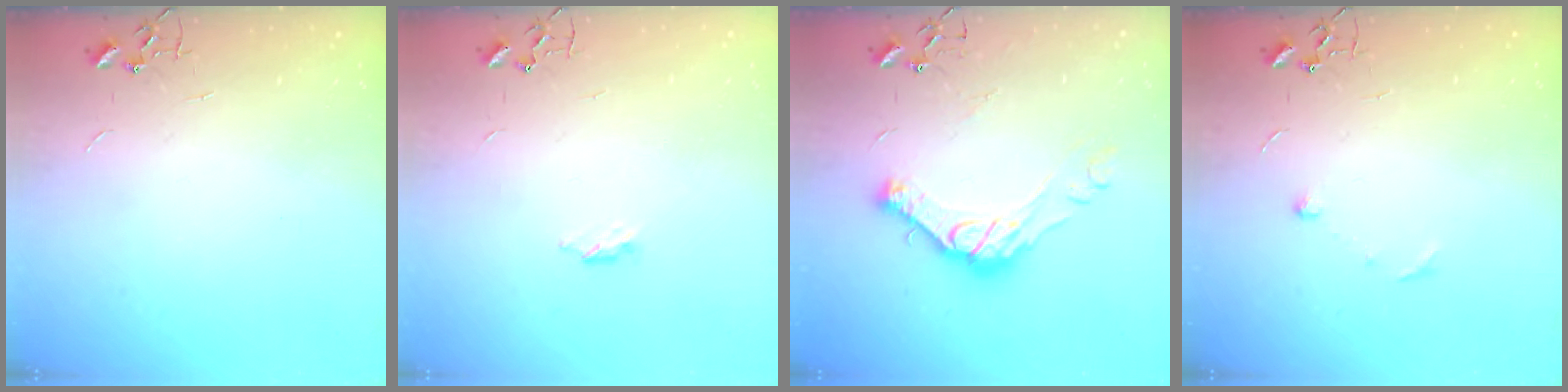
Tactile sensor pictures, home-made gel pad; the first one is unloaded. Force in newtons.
{"total": 3.3, "press": 3.3, "slide": 0.5}
{"total": 14.4, "press": 14.3, "slide": 1.1}
{"total": 6.0, "press": 5.8, "slide": 1.4}